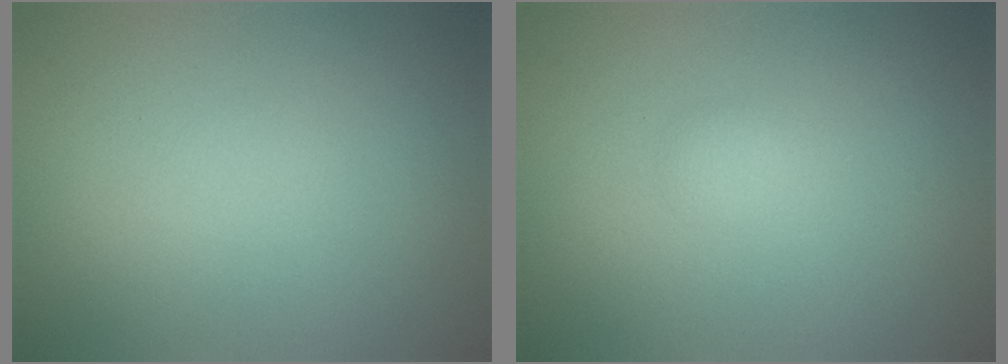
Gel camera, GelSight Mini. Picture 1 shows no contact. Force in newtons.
{"total": 0.8, "press": 0.8, "slide": 0.1}